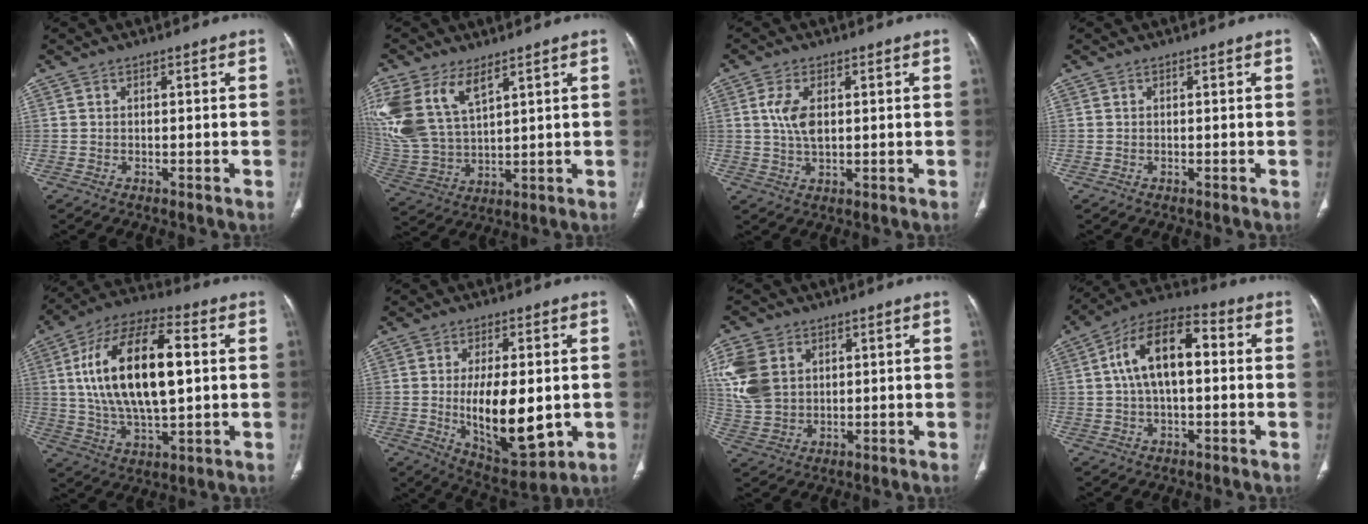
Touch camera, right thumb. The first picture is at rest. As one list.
[{"total": 14.9, "force": [7.6, 7.6, 10.3], "torque": [-0.222, -0.018, 0.165]}, {"total": 5.6, "force": [1.2, 2.9, 4.6], "torque": [-0.096, -0.003, 0.021]}, {"total": 0.0}, {"total": 21.6, "force": [3.1, 9.6, 19.1], "torque": [-0.346, 0.010, 0.050]}, {"total": 15.9, "force": [-1.6, 7.1, 14.1], "torque": [-0.205, -0.019, -0.009]}, {"total": 10.2, "force": [3.1, 7.6, 6.0], "torque": [-0.120, -0.005, 0.069]}, {"total": 14.1, "force": [1.9, 7.3, 12.0], "torque": [-0.205, 0.034, 0.021]}]